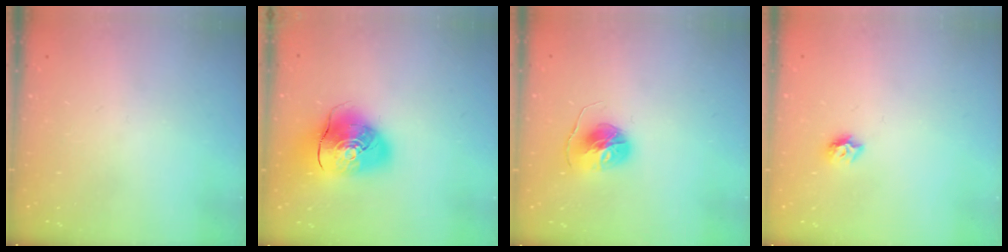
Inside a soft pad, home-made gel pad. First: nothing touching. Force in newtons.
{"total": 12.5, "press": 12.3, "slide": 2.1}
{"total": 7.7, "press": 7.6, "slide": 0.6}
{"total": 5.8, "press": 5.8, "slide": 0.7}